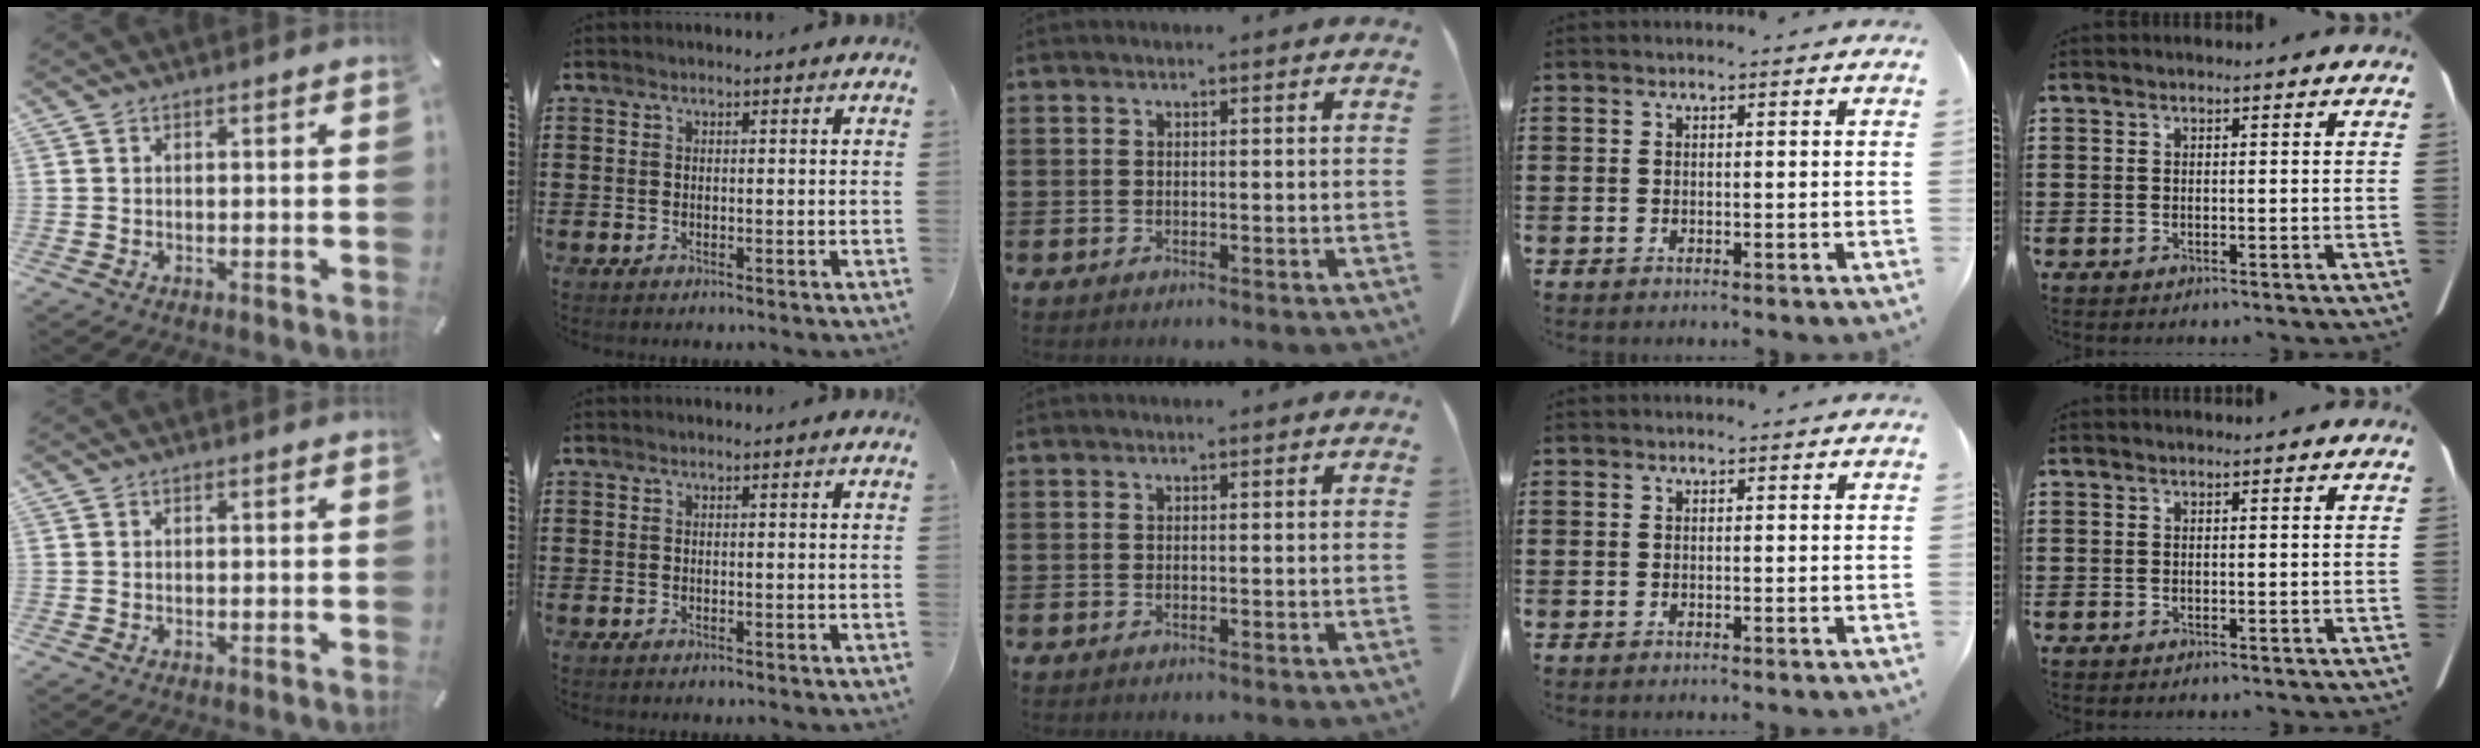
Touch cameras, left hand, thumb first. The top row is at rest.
{}